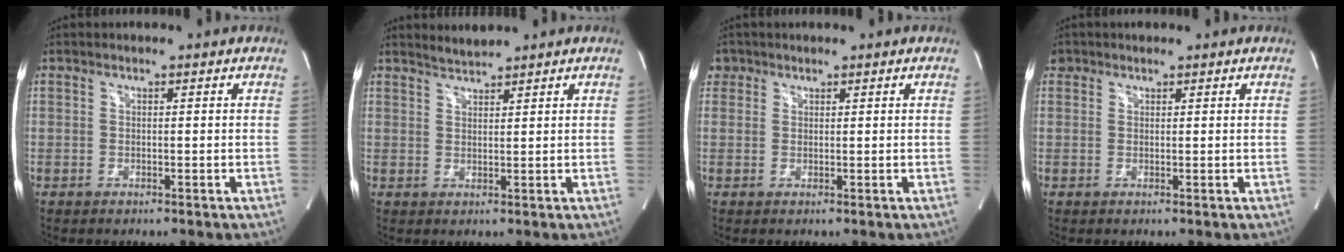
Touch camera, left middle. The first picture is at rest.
{"total": 1.9, "force": [1.9, -0.1, -0.2], "torque": [-0.003, 0.004, 0.041]}
{"total": 2.6, "force": [1.3, 2.2, 0.2], "torque": [0.004, 0.012, 0.023]}
{"total": 1.6, "force": [0.9, 1.4, 0.0], "torque": [0.009, 0.008, 0.012]}